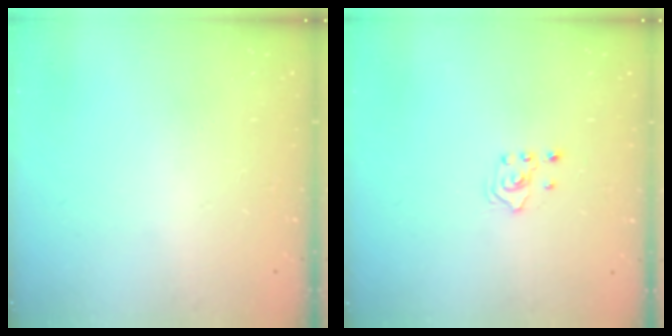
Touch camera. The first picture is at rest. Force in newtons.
{"total": 2.0, "press": 1.8, "slide": 0.9}